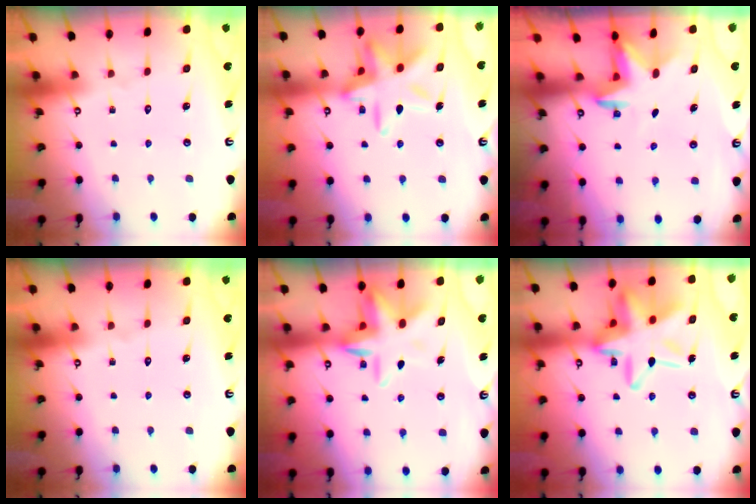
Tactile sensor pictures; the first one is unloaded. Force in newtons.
{"total": 16.1, "press": 16.1, "slide": 1.3}
{"total": 3.0, "press": 2.9, "slide": 0.7}
{"total": 0.0}
{"total": 8.8, "press": 8.4, "slide": 2.5}
{"total": 19.6, "press": 19.5, "slide": 1.6}